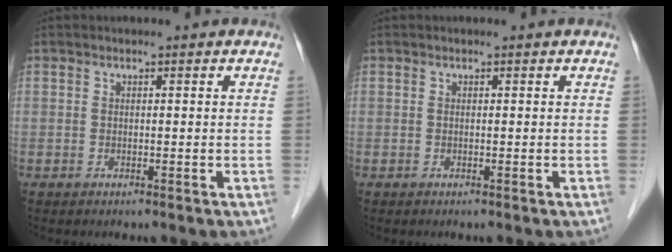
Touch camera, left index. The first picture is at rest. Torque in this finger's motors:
{"motor_torque": [-0.02, 0.02, 0.00, 0.00]}